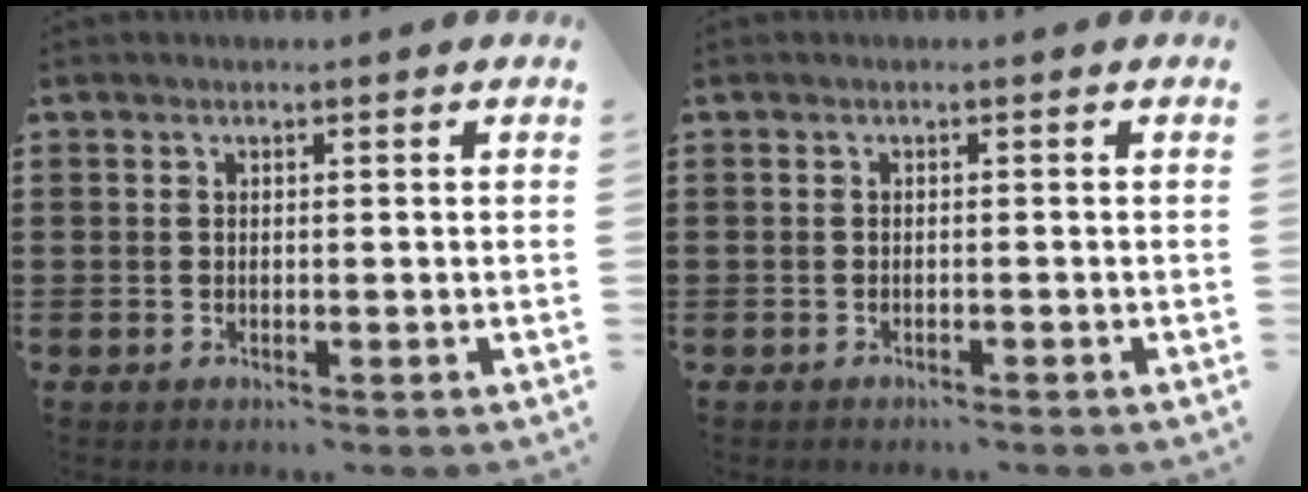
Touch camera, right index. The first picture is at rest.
{"total": 0.7, "force": [-0.7, -0.1, 0.1], "torque": [-0.003, -0.003, -0.014]}